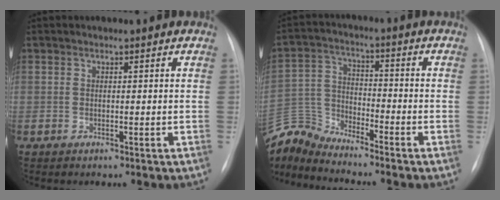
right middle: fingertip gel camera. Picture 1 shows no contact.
{"total": 9.0, "force": [-9.0, -0.2, 0.3], "torque": [-0.018, 0.018, -0.181]}